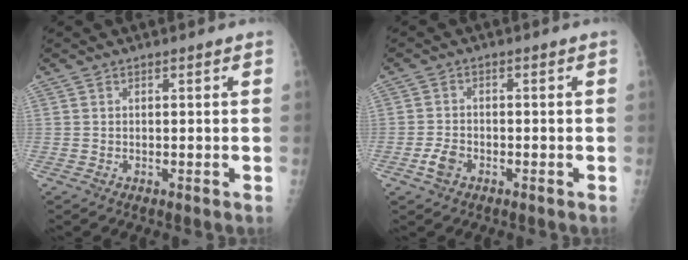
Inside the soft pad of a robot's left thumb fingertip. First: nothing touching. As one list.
[{"total": 3.1, "force": [-1.7, 2.1, 1.7], "torque": [-0.033, 0.009, -0.031]}]